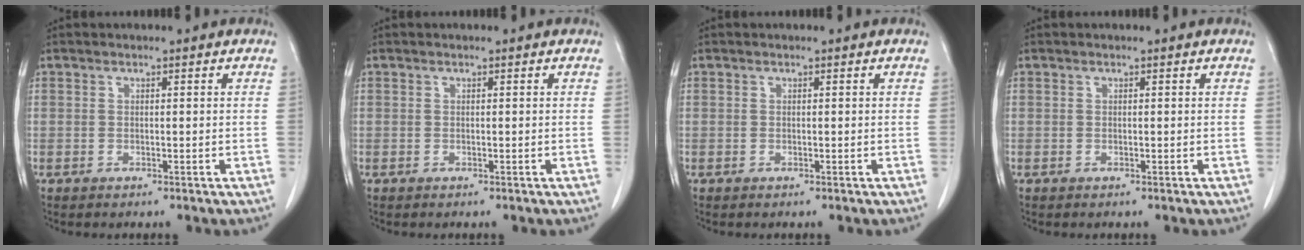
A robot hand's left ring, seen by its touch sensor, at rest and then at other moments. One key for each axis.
{"total": 0.0}
{"total": 0.0}
{"total": 0.0}